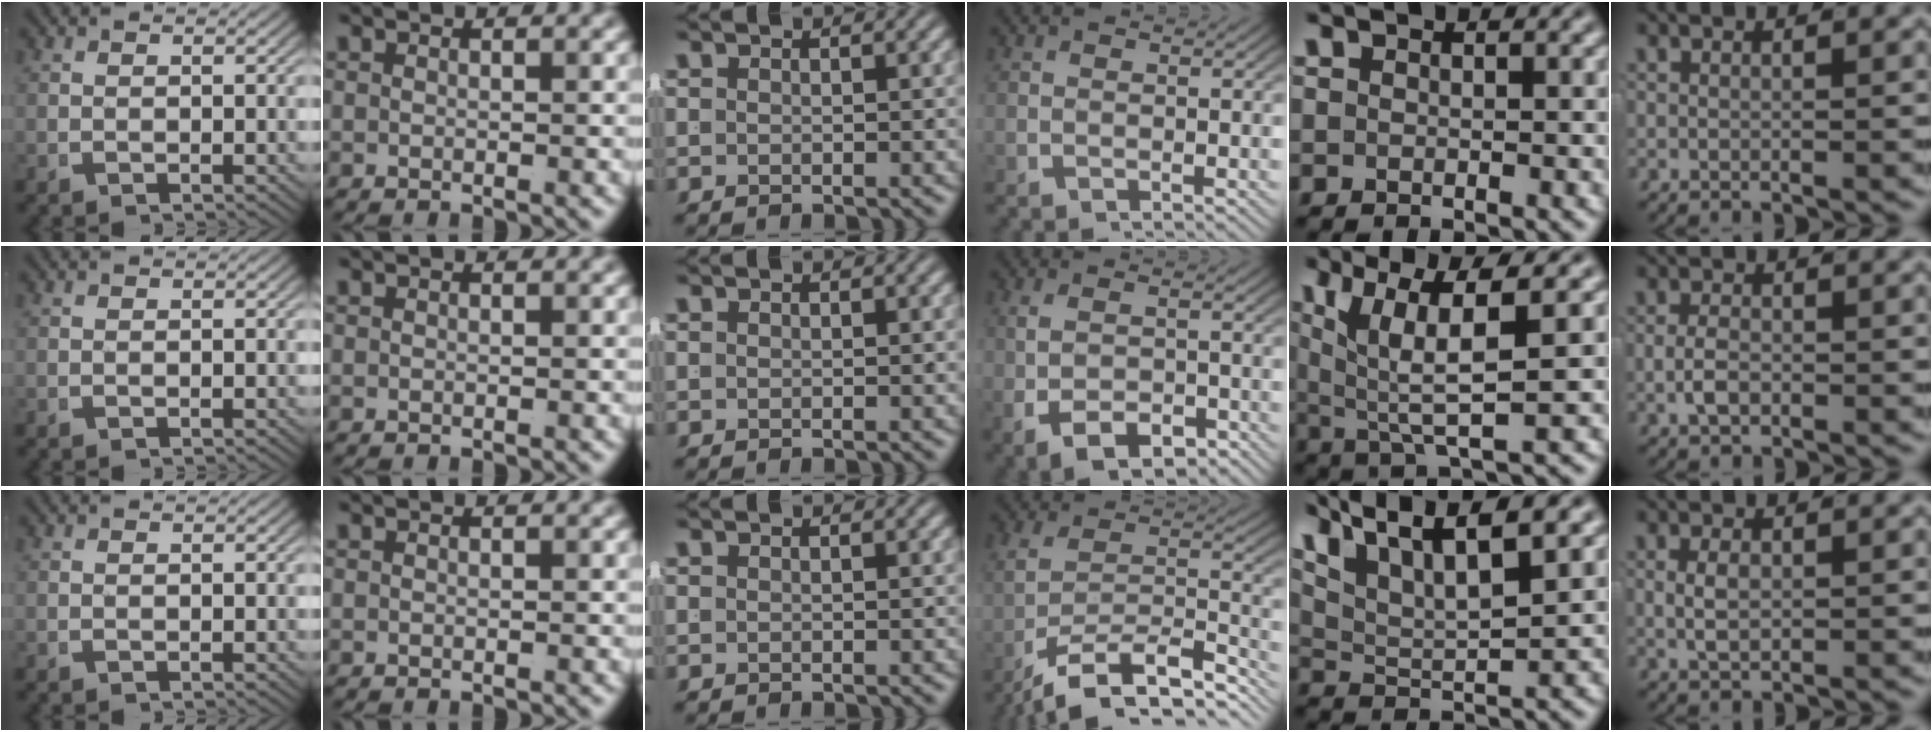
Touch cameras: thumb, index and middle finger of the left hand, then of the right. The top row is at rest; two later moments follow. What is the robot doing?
{"motion": "lift_and_place", "object": "jacket"}